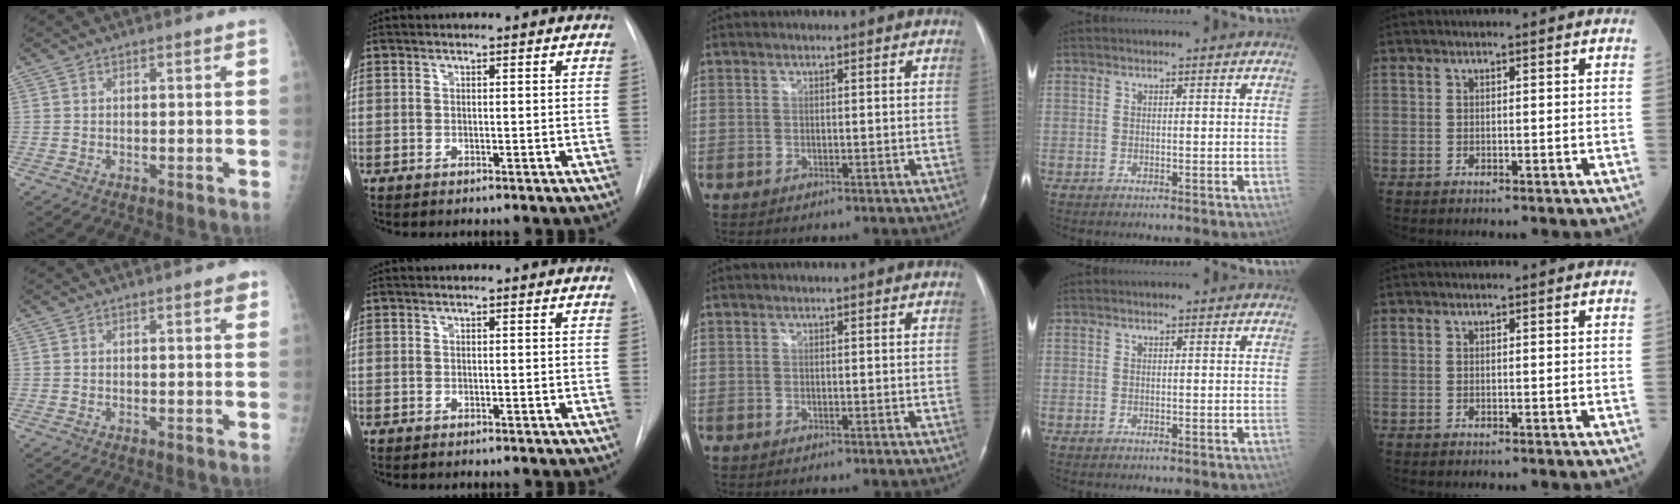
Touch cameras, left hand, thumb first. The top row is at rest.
{"thumb": {"total": 1.8, "force": [1.0, 0.5, 1.4], "torque": [-0.016, -0.001, 0.010]}}